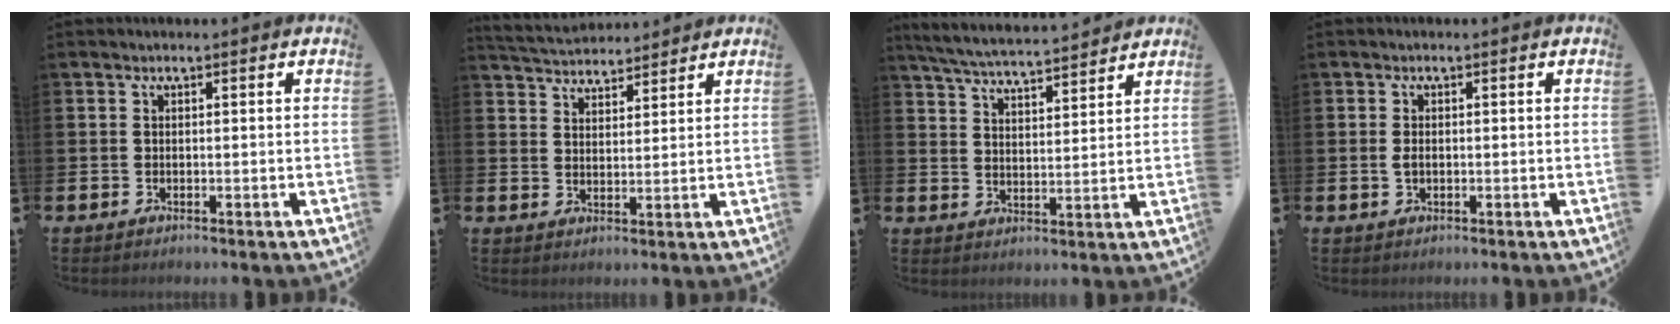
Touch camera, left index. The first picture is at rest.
{"total": 4.2, "force": [4.1, 0.7, -0.1], "torque": [-0.019, -0.020, 0.075]}
{"total": 5.6, "force": [5.4, 0.3, 1.0], "torque": [-0.046, -0.035, 0.096]}
{"total": 1.3, "force": [-0.1, 0.8, 1.0], "torque": [-0.028, 0.008, -0.002]}